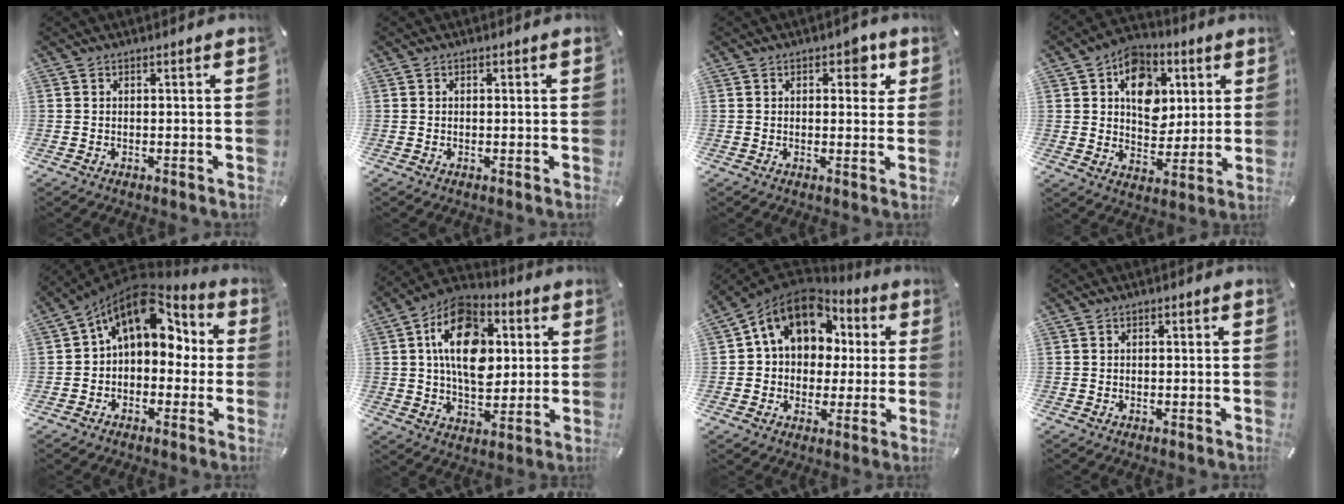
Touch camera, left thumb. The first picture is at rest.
{"total": 0.5, "force": [0.1, 0.5, 0.2], "torque": [-0.004, 0.002, 0.000]}
{"total": 5.4, "force": [2.1, 3.1, 3.8], "torque": [-0.034, -0.005, 0.024]}
{"total": 12.9, "force": [3.7, 10.3, 6.8], "torque": [-0.092, -0.008, 0.066]}
{"total": 14.4, "force": [5.9, 9.6, 9.1], "torque": [-0.148, -0.027, 0.102]}
{"total": 17.7, "force": [3.8, 11.8, 12.7], "torque": [-0.216, -0.001, 0.065]}
{"total": 14.4, "force": [5.5, 11.2, 7.0], "torque": [-0.121, -0.019, 0.104]}
{"total": 0.7, "force": [0.0, 0.6, 0.3], "torque": [-0.007, 0.003, -0.001]}